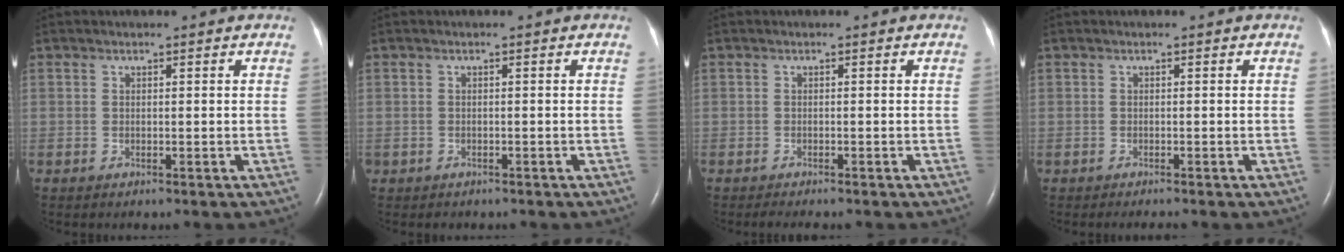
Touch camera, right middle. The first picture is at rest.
{"total": 1.0, "force": [-0.8, 0.7, 0.1], "torque": [-0.012, 0.002, -0.008]}
{"total": 2.2, "force": [-1.8, 0.2, 1.1], "torque": [-0.018, -0.006, -0.024]}
{"total": 0.8, "force": [-0.7, 0.0, 0.3], "torque": [-0.011, -0.004, -0.011]}